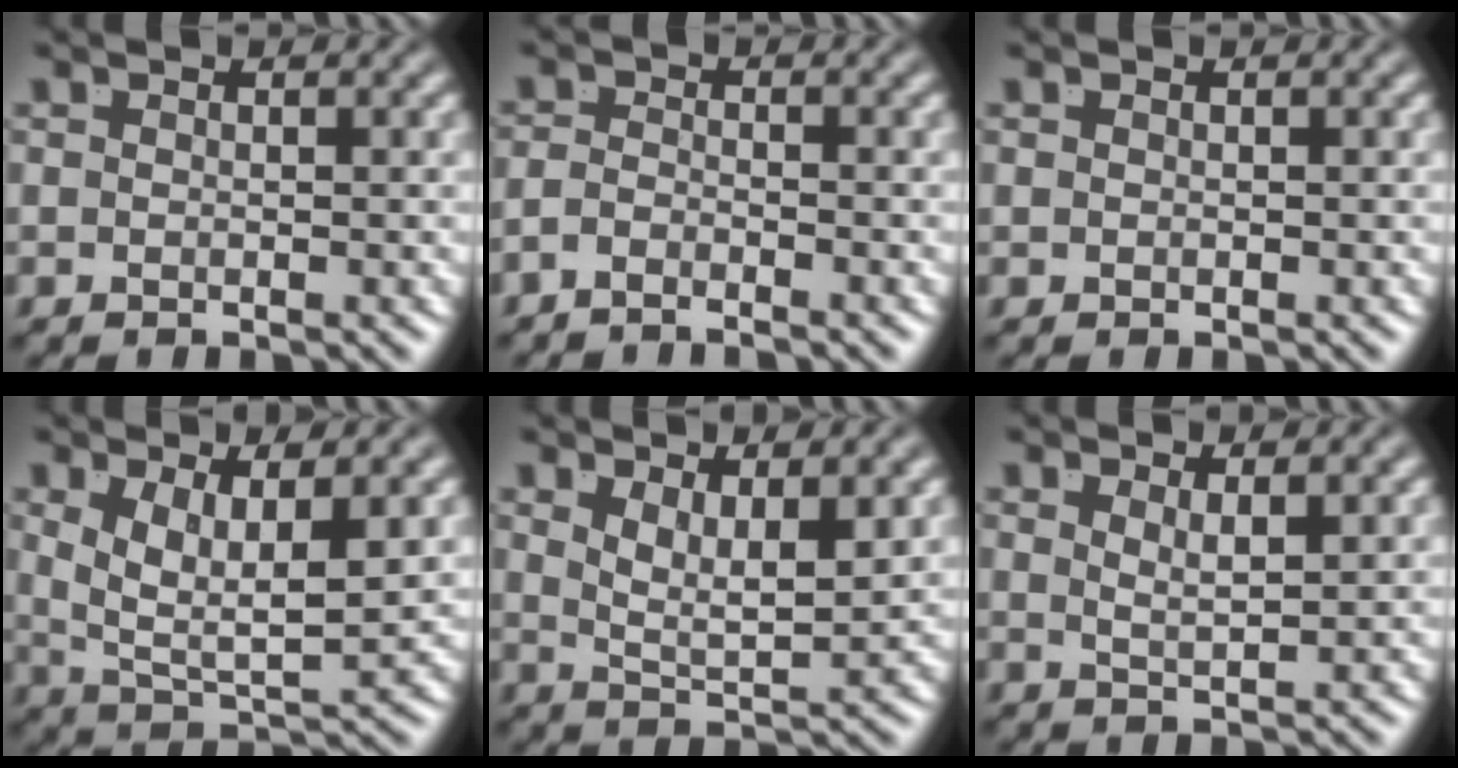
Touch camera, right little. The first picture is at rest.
{"total": 2.0, "force": [-1.9, -0.3, 0.4], "torque": [-0.009, -0.013, -0.030]}
{"total": 0.0}
{"total": 5.1, "force": [0.9, 2.6, 4.3], "torque": [-0.096, -0.027, 0.028]}
{"total": 3.1, "force": [1.6, 0.8, 2.5], "torque": [-0.050, -0.012, 0.027]}
{"total": 1.9, "force": [1.1, -1.0, 1.1], "torque": [-0.017, -0.012, 0.029]}